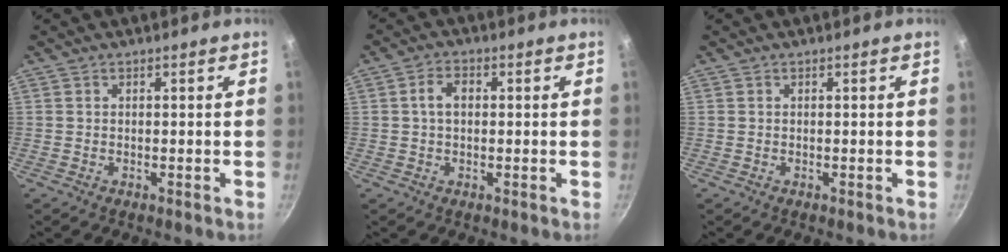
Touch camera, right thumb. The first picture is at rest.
{"total": 3.8, "force": [0.4, 2.5, 2.8], "torque": [-0.043, 0.012, 0.002]}
{"total": 0.0}